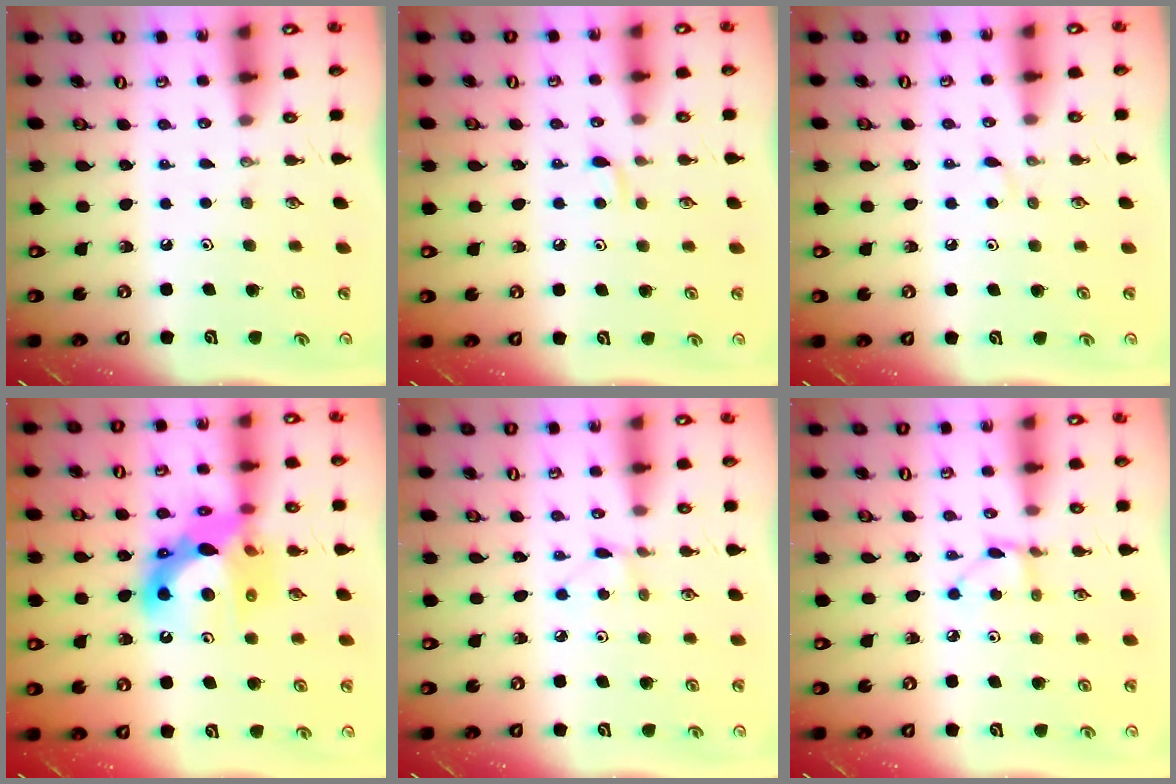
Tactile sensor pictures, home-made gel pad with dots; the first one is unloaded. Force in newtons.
{"total": 4.0, "press": 3.9, "slide": 0.6}
{"total": 3.3, "press": 3.2, "slide": 0.4}
{"total": 13.9, "press": 13.6, "slide": 2.8}
{"total": 3.0, "press": 3.0, "slide": 0.4}
{"total": 3.7, "press": 3.7, "slide": 0.4}